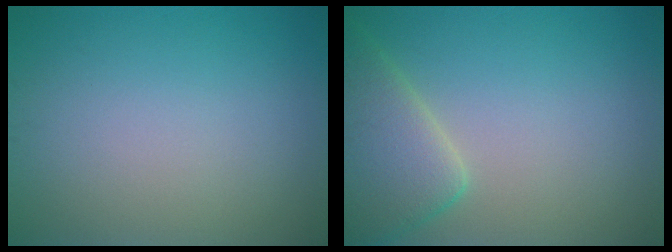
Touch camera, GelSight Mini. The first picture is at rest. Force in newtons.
{"total": 5.3, "press": 5.3, "slide": 0.4}